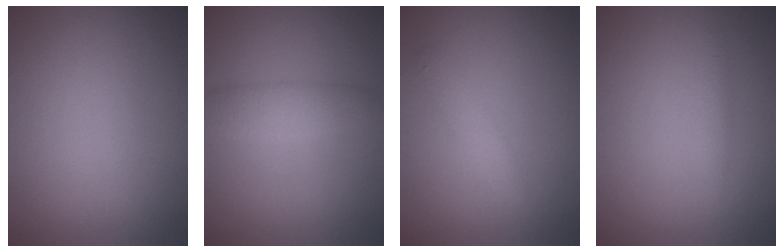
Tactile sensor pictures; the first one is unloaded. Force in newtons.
{"total": 2.7, "press": 2.7, "slide": 0.1}
{"total": 1.5, "press": 1.5, "slide": 0.0}
{"total": 0.7, "press": 0.7, "slide": 0.0}